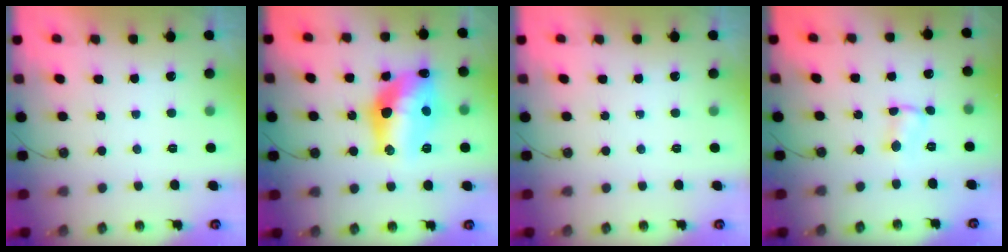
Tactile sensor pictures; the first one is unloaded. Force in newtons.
{"total": 18.3, "press": 17.9, "slide": 3.5}
{"total": 0.0}
{"total": 1.1, "press": 0.9, "slide": 0.7}